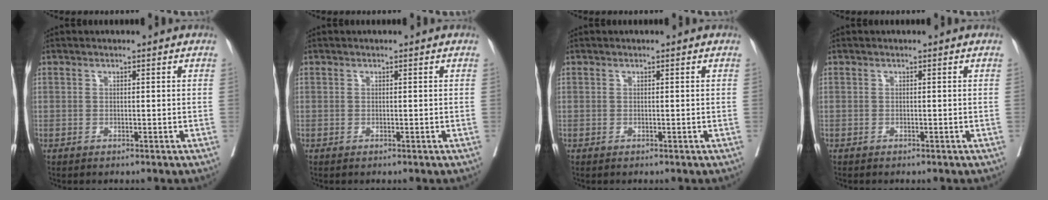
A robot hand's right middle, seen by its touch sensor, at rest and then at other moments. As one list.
[{"total": 0.0}, {"total": 0.0}, {"total": 0.0}]